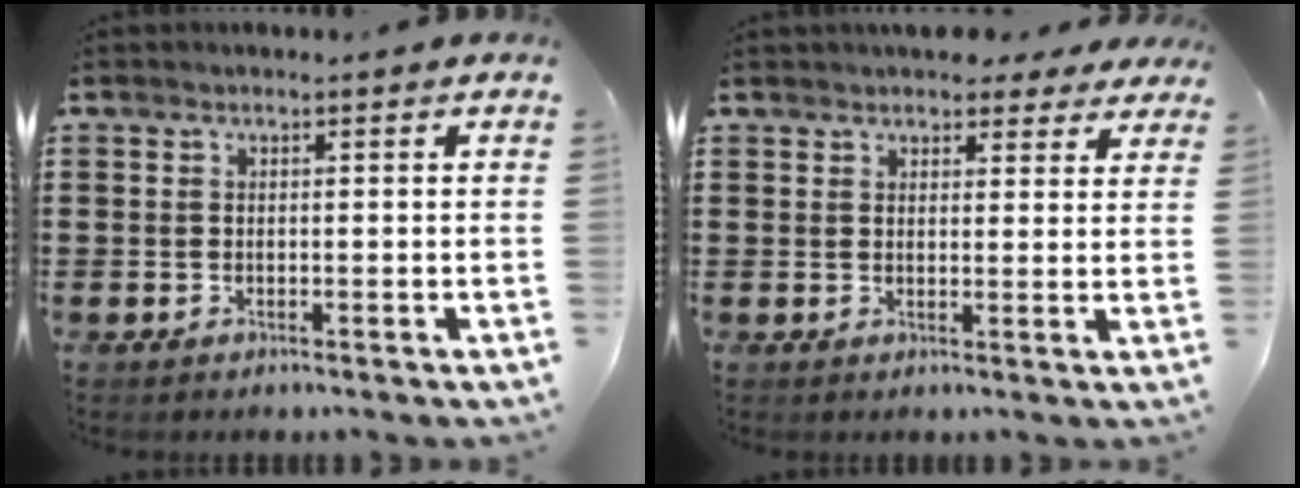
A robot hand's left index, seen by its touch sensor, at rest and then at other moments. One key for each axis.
{"total": 3.7, "fx": 3.4, "fy": 1.2, "fz": 0.8, "tx": -0.009, "ty": -0.008, "tz": 0.062}